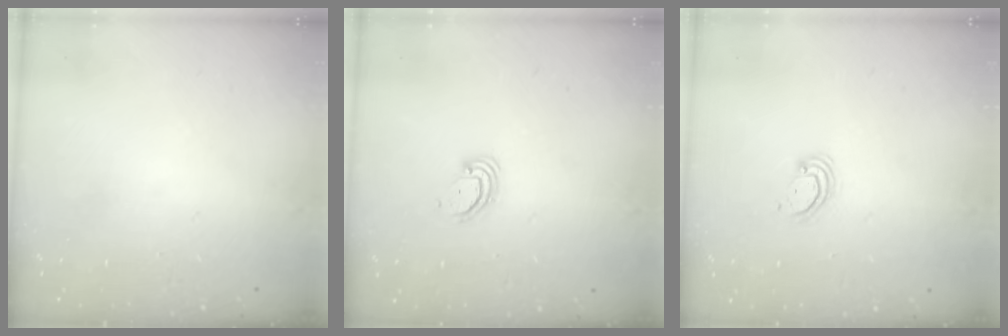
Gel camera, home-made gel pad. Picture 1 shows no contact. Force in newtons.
{"total": 2.9, "press": 2.9, "slide": 0.2}
{"total": 4.2, "press": 4.2, "slide": 0.4}